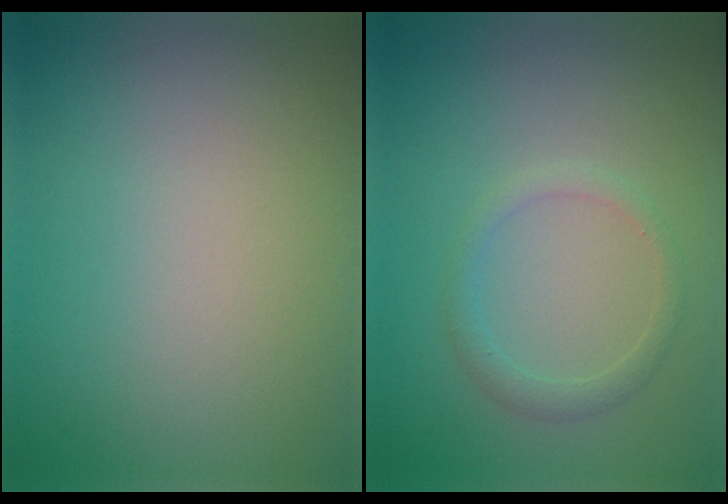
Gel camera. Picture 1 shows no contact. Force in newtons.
{"total": 1.7, "press": 1.7, "slide": 0.1}